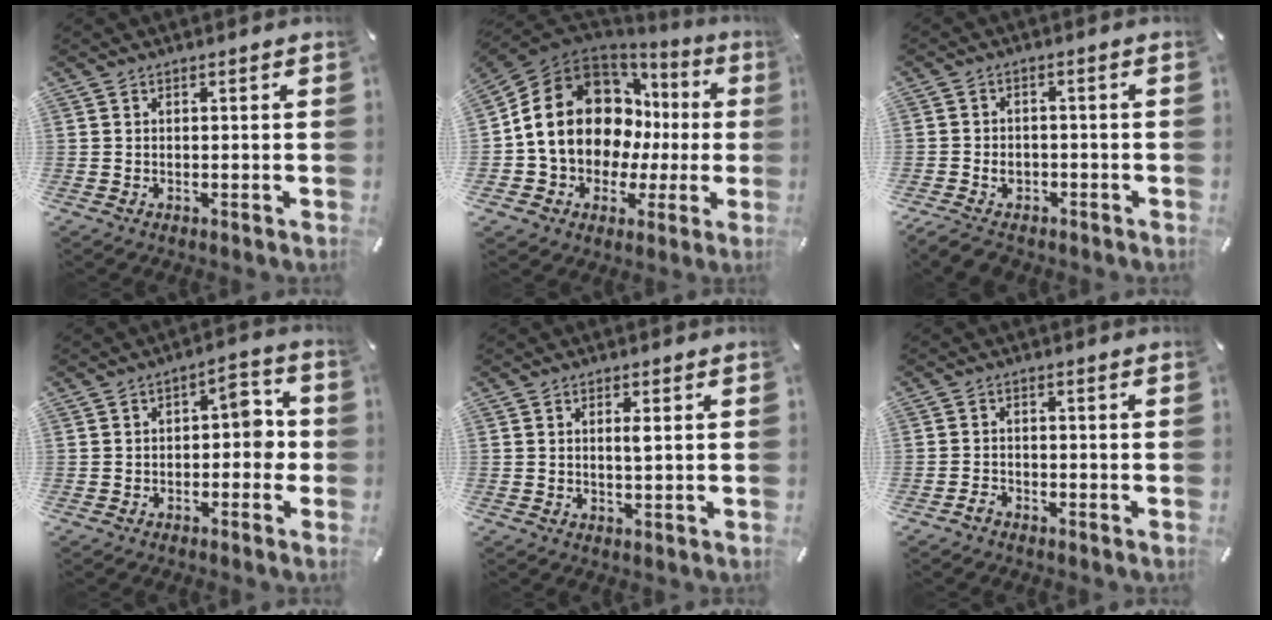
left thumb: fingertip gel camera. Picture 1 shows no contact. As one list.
[{"total": 21.1, "force": [3.0, 16.4, 13.0], "torque": [-0.245, -0.013, 0.063]}, {"total": 4.6, "force": [-2.2, 3.6, 1.8], "torque": [-0.036, 0.012, -0.041]}, {"total": 6.8, "force": [-0.6, 4.2, 5.3], "torque": [-0.059, 0.005, -0.021]}, {"total": 2.2, "force": [0.5, 0.5, 2.1], "torque": [-0.043, 0.002, 0.006]}, {"total": 1.8, "force": [-1.5, 0.9, 0.6], "torque": [-0.012, 0.006, -0.031]}]